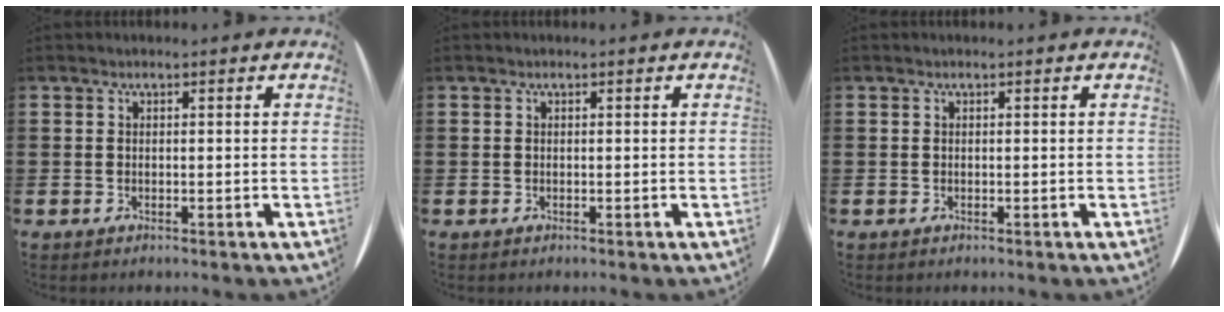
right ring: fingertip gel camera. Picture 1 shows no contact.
{"total": 0.0}
{"total": 0.0}